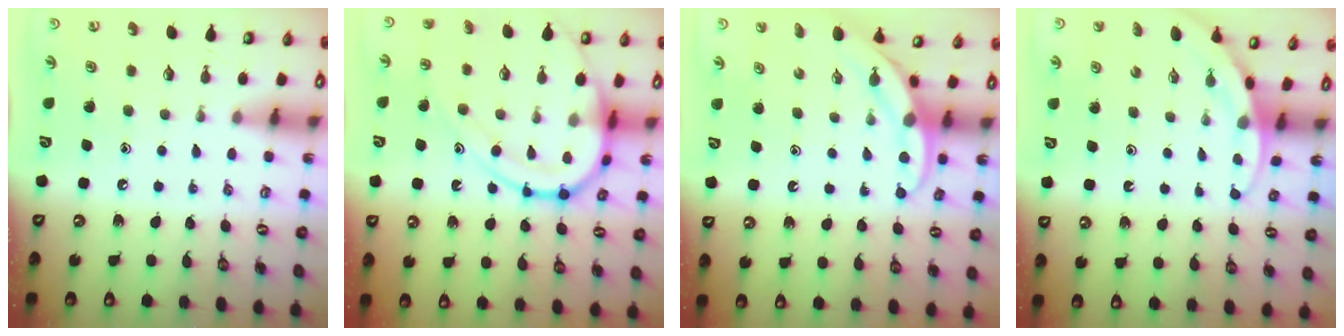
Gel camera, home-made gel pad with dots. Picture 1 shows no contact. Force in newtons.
{"total": 15.0, "press": 14.9, "slide": 1.7}
{"total": 5.9, "press": 5.9, "slide": 0.3}
{"total": 4.6, "press": 4.5, "slide": 0.3}